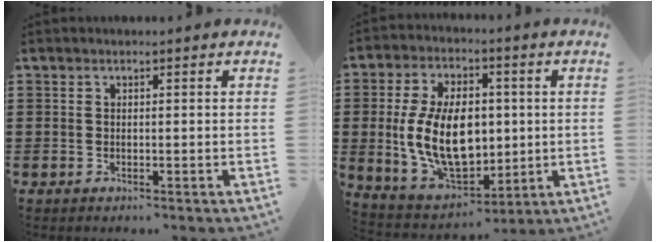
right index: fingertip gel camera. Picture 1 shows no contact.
{"total": 13.6, "force": [0.6, 8.5, 10.7], "torque": [-0.214, 0.000, 0.010]}